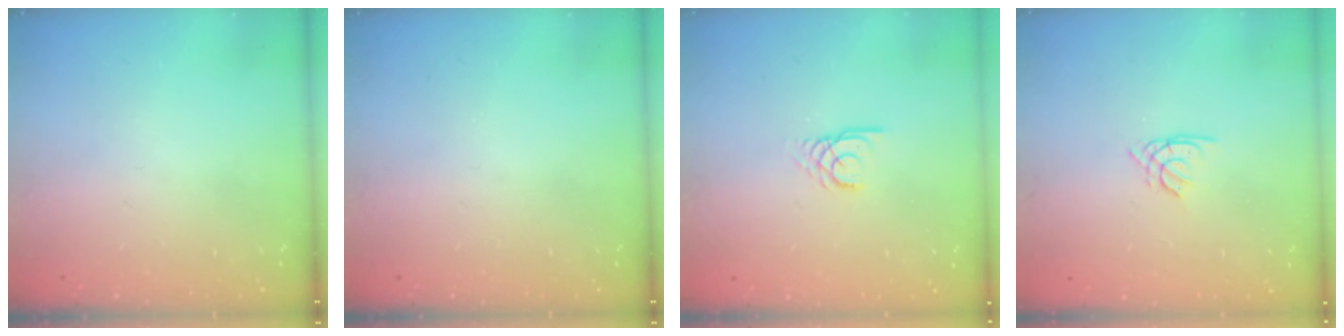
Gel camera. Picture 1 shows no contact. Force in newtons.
{"total": 0.0}
{"total": 2.2, "press": 2.2, "slide": 0.2}
{"total": 1.4, "press": 1.4, "slide": 0.4}